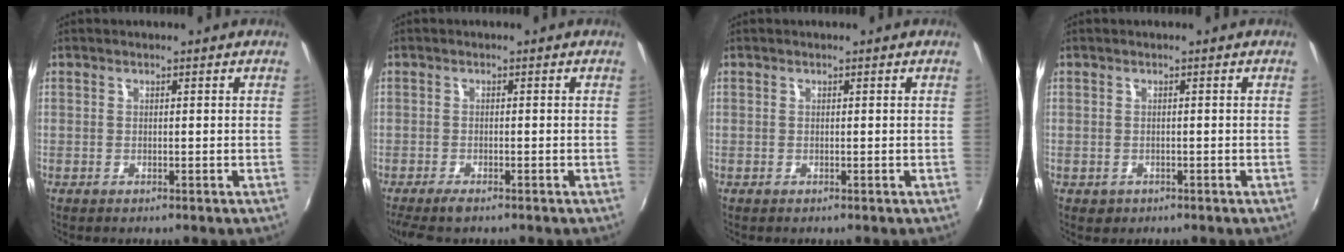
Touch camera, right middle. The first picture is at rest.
{"total": 4.8, "force": [-3.7, 1.1, 2.8], "torque": [-0.067, -0.022, -0.067]}
{"total": 0.0}
{"total": 1.4, "force": [-0.5, 1.3, 0.4], "torque": [-0.010, -0.003, -0.005]}